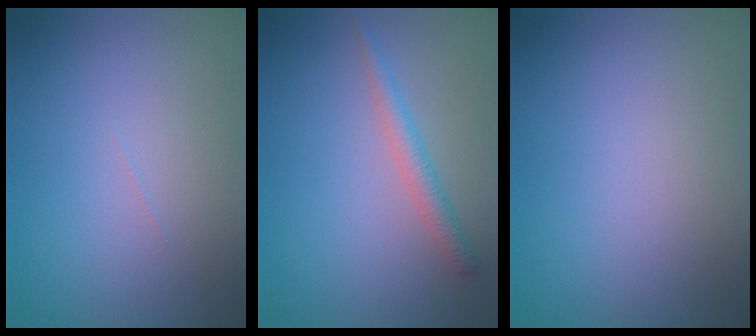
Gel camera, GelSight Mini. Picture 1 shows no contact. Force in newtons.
{"total": 1.9, "press": 1.9, "slide": 0.0}
{"total": 0.0}